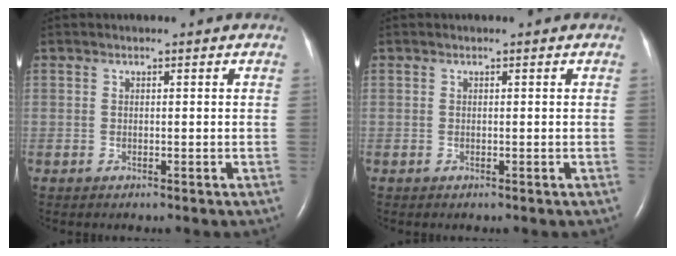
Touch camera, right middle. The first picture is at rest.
{"total": 0.0}